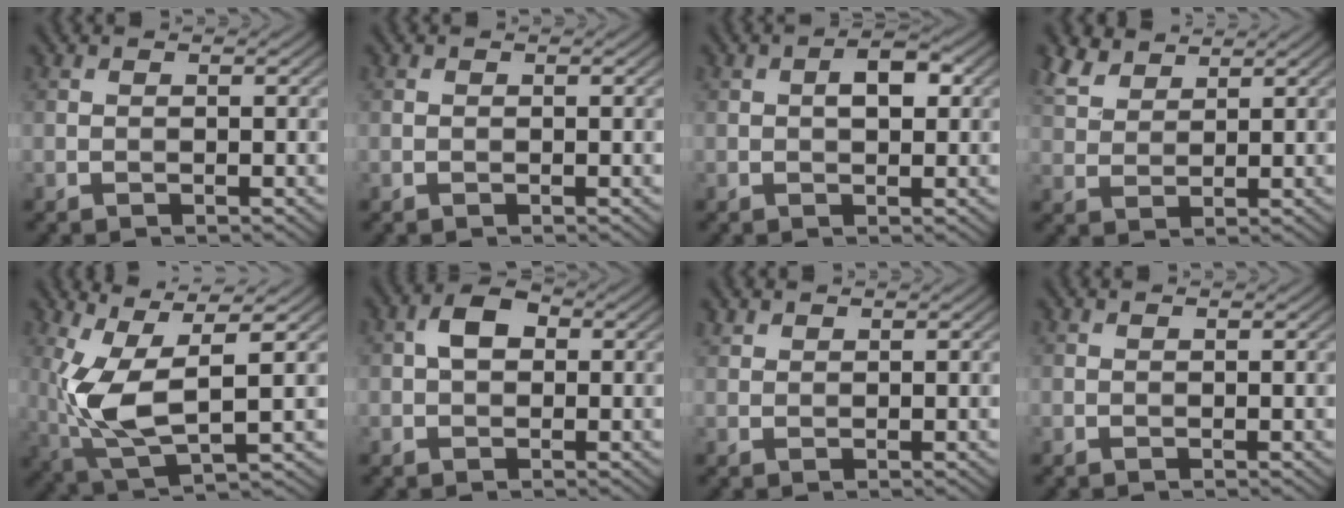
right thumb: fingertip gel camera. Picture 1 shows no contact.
{"total": 0.0}
{"total": 3.0, "force": [0.5, 1.5, 2.6], "torque": [-0.038, 0.006, 0.005]}
{"total": 4.7, "force": [3.6, 2.1, 2.1], "torque": [-0.059, 0.010, 0.080]}
{"total": 10.4, "force": [0.4, 3.9, 9.6], "torque": [-0.222, -0.009, 0.017]}
{"total": 3.6, "force": [0.4, 2.5, 2.6], "torque": [-0.052, 0.008, -0.001]}
{"total": 1.0, "force": [0.9, 0.4, 0.2], "torque": [-0.010, 0.005, 0.024]}
{"total": 0.0}